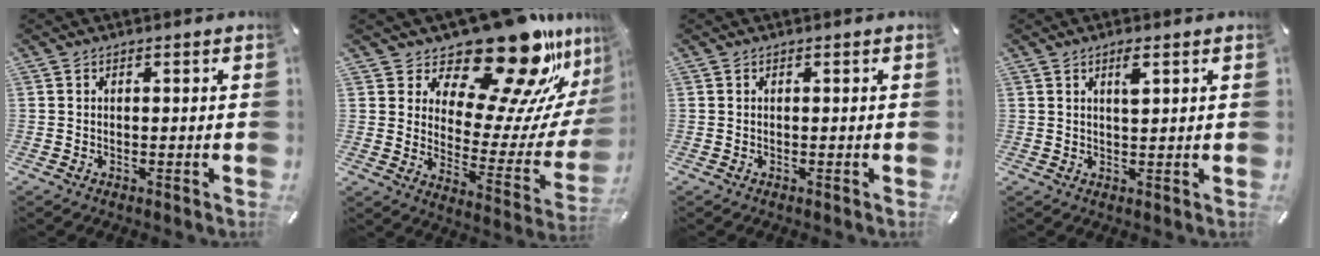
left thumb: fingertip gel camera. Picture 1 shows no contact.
{"total": 24.2, "force": [19.2, 8.5, 12.2], "torque": [-0.170, -0.153, 0.316]}
{"total": 0.0}
{"total": 2.9, "force": [1.5, 0.6, 2.4], "torque": [-0.045, 0.000, 0.023]}